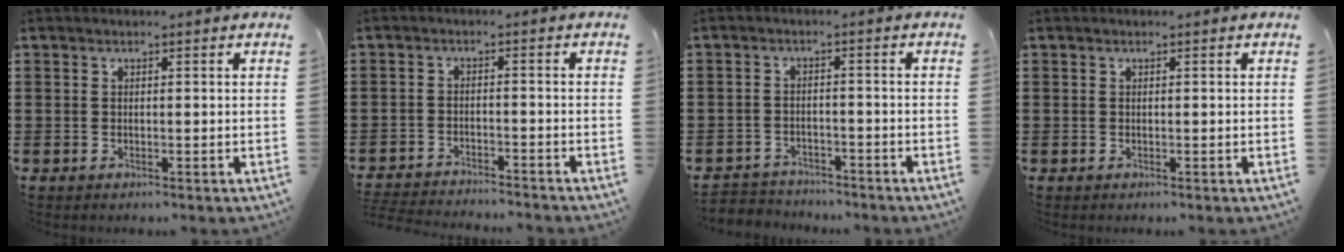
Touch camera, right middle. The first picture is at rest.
{"total": 3.3, "force": [-3.3, 0.0, 0.1], "torque": [-0.013, -0.004, -0.072]}
{"total": 3.1, "force": [-3.0, 0.7, -0.5], "torque": [-0.001, -0.002, -0.067]}
{"total": 0.0}